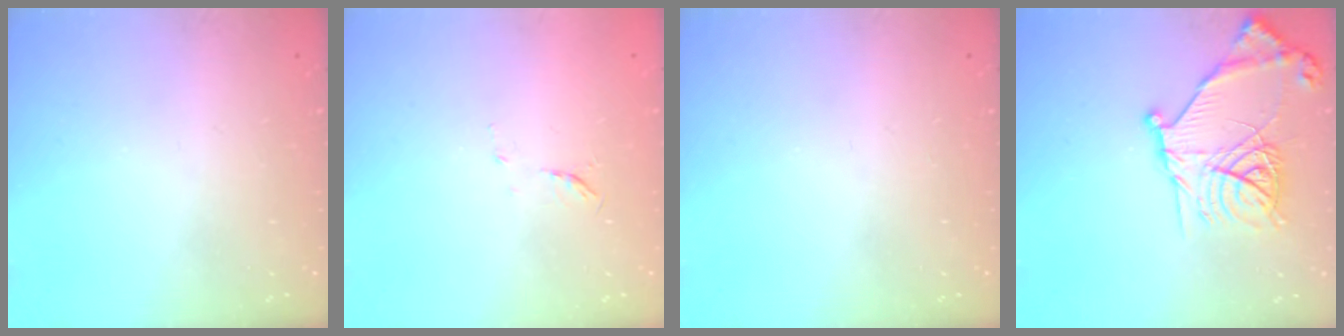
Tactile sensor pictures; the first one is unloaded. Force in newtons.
{"total": 4.3, "press": 4.1, "slide": 1.3}
{"total": 0.0}
{"total": 18.8, "press": 18.7, "slide": 2.0}